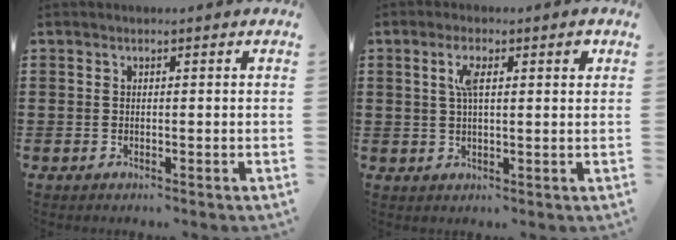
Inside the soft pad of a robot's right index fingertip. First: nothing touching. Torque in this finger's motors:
{"motor_torque": [0.12, 0.04, 0.33, 0.04]}